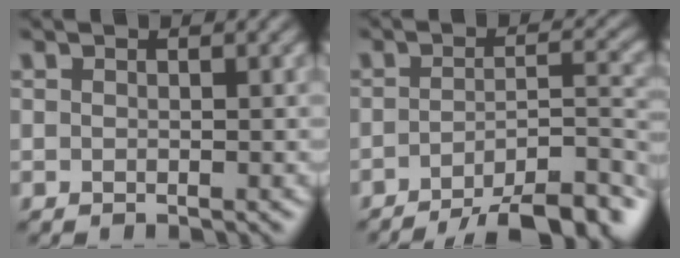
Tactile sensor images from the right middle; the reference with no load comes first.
{"total": 9.8, "force": [-7.5, 2.9, 5.6], "torque": [-0.080, 0.005, -0.107]}